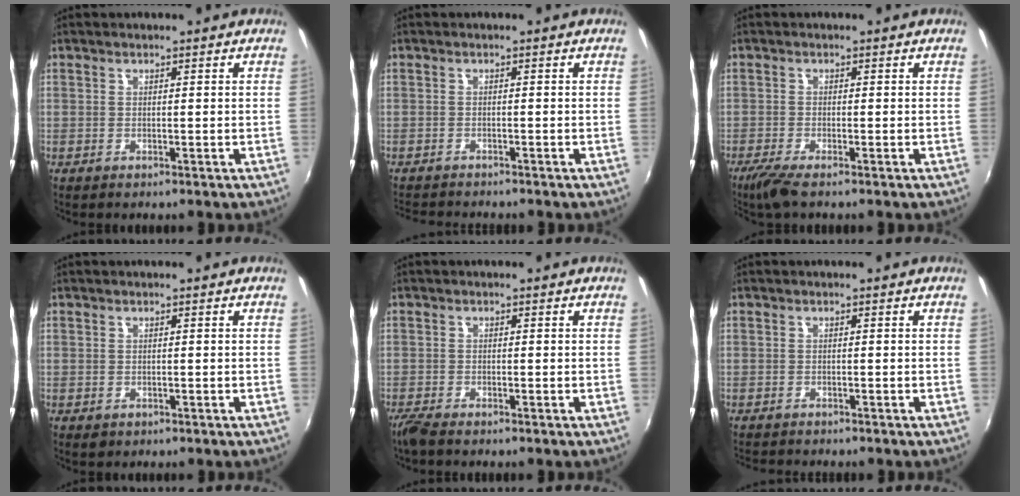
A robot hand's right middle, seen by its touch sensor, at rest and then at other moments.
{"total": 4.2, "force": [-4.0, 0.3, 1.1], "torque": [-0.033, -0.017, -0.070]}
{"total": 3.8, "force": [-2.8, 0.1, 2.6], "torque": [-0.065, -0.014, -0.057]}
{"total": 1.0, "force": [-0.5, 0.8, 0.3], "torque": [-0.006, -0.005, -0.007]}
{"total": 2.6, "force": [-2.2, 0.3, 1.3], "torque": [-0.035, -0.010, -0.046]}
{"total": 2.6, "force": [-2.5, 0.2, 0.7], "torque": [-0.021, -0.015, -0.042]}